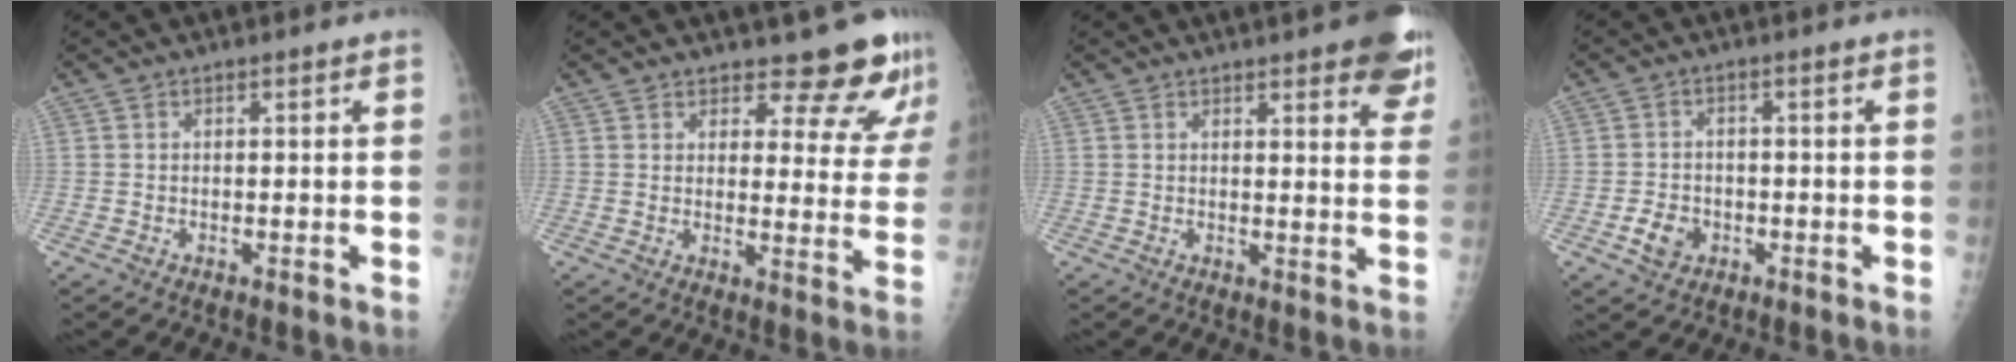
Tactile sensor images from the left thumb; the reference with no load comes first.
{"total": 11.2, "force": [10.1, 3.6, 3.1], "torque": [0.003, -0.077, 0.112]}
{"total": 10.7, "force": [7.1, 3.0, 7.5], "torque": [-0.061, -0.029, 0.076]}
{"total": 4.2, "force": [-1.6, 3.3, 2.1], "torque": [-0.028, 0.008, -0.025]}